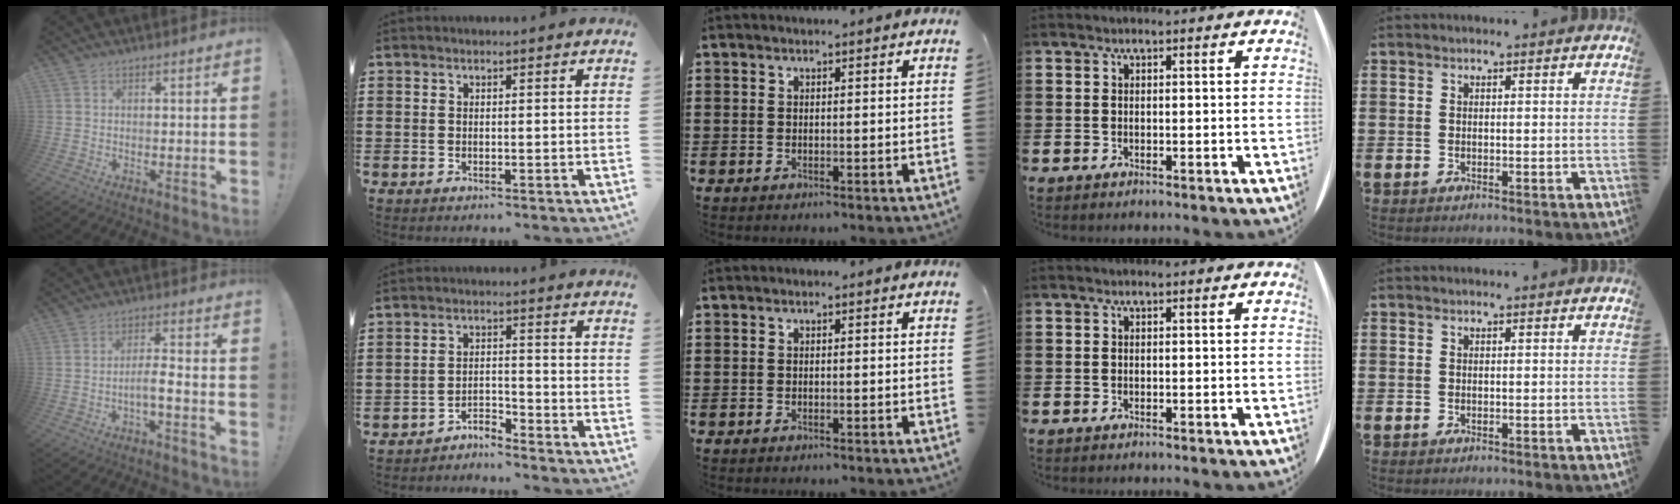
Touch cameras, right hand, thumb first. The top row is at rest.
{"thumb": {"total": 5.4, "force": [-2.4, 0.9, 4.8], "torque": [-0.081, 0.007, -0.041]}, "index": {"total": 3.2, "force": [-3.2, 0.2, -0.1], "torque": [-0.006, 0.003, -0.067]}}